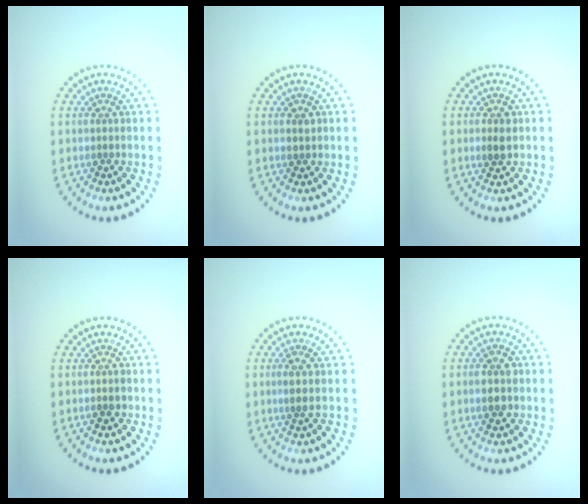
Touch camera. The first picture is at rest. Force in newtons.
{"total": 0.8, "press": 0.8, "slide": 0.1}
{"total": 1.7, "press": 1.7, "slide": 0.2}
{"total": 1.0, "press": 1.0, "slide": 0.3}
{"total": 1.2, "press": 0.8, "slide": 0.9}
{"total": 2.2, "press": 2.2, "slide": 0.2}